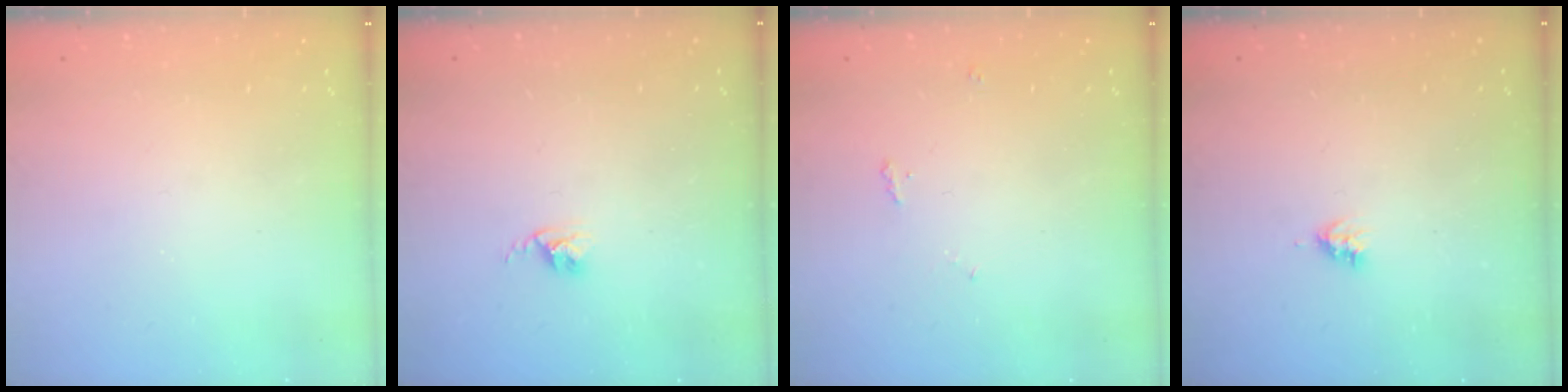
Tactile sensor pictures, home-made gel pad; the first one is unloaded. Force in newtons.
{"total": 2.4, "press": 2.4, "slide": 0.3}
{"total": 4.7, "press": 4.7, "slide": 0.6}
{"total": 3.5, "press": 3.4, "slide": 0.5}